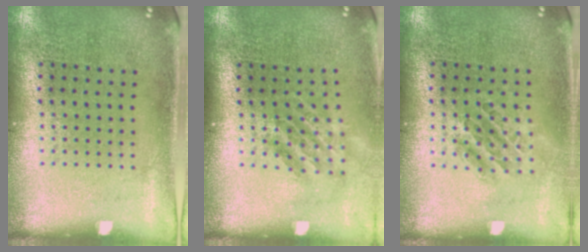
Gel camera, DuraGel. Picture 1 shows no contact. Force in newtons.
{"total": 1.6, "press": 1.1, "slide": 1.1}
{"total": 1.1, "press": 1.0, "slide": 0.4}